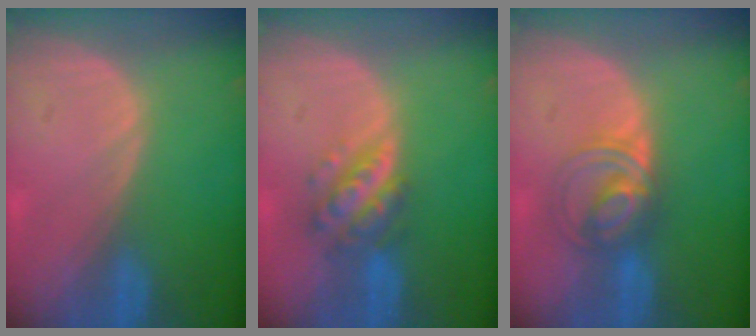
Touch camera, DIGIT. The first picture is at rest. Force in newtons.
{"total": 5.9, "press": 5.3, "slide": 2.6}
{"total": 5.7, "press": 5.6, "slide": 0.4}